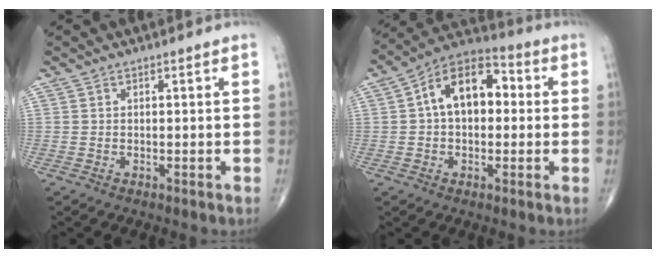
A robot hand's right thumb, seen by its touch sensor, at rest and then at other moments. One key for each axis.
{"total": 13.1, "fx": 1.6, "fy": 8.1, "fz": 10.2, "tx": -0.142, "ty": 0.037, "tz": 0.012}